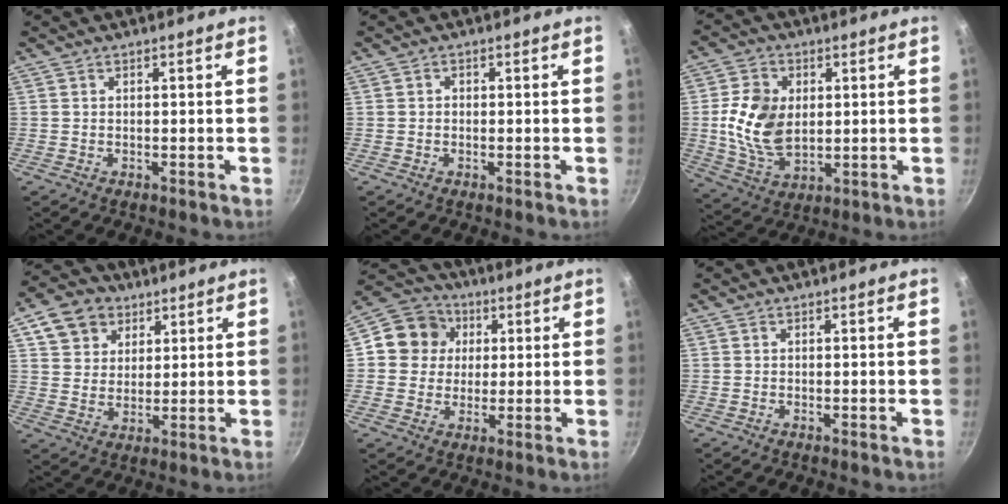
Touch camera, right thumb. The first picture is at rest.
{"total": 0.6, "force": [-0.1, 0.6, 0.3], "torque": [-0.003, 0.003, -0.003]}
{"total": 12.6, "force": [1.0, 8.5, 9.2], "torque": [-0.159, -0.010, 0.025]}
{"total": 10.1, "force": [5.0, 7.8, 3.9], "torque": [-0.039, -0.005, 0.083]}
{"total": 10.0, "force": [2.1, 9.2, 3.4], "torque": [-0.024, 0.014, 0.019]}
{"total": 0.0}